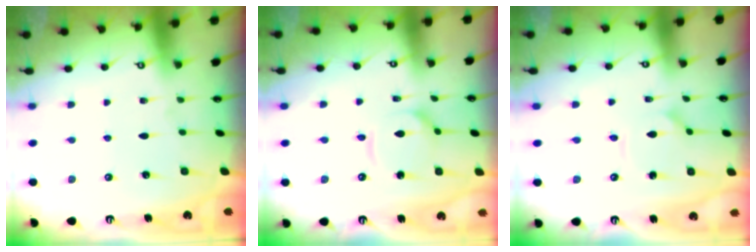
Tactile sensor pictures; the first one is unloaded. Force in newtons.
{"total": 6.1, "press": 6.0, "slide": 0.6}
{"total": 1.5, "press": 1.4, "slide": 0.3}